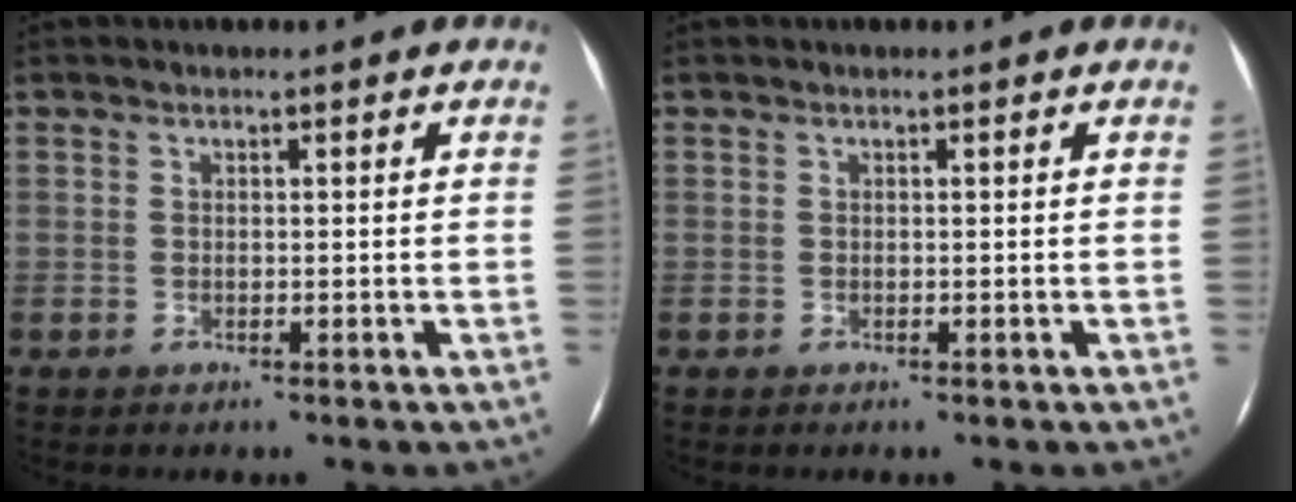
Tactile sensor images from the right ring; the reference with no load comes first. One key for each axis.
{"total": 0.0}